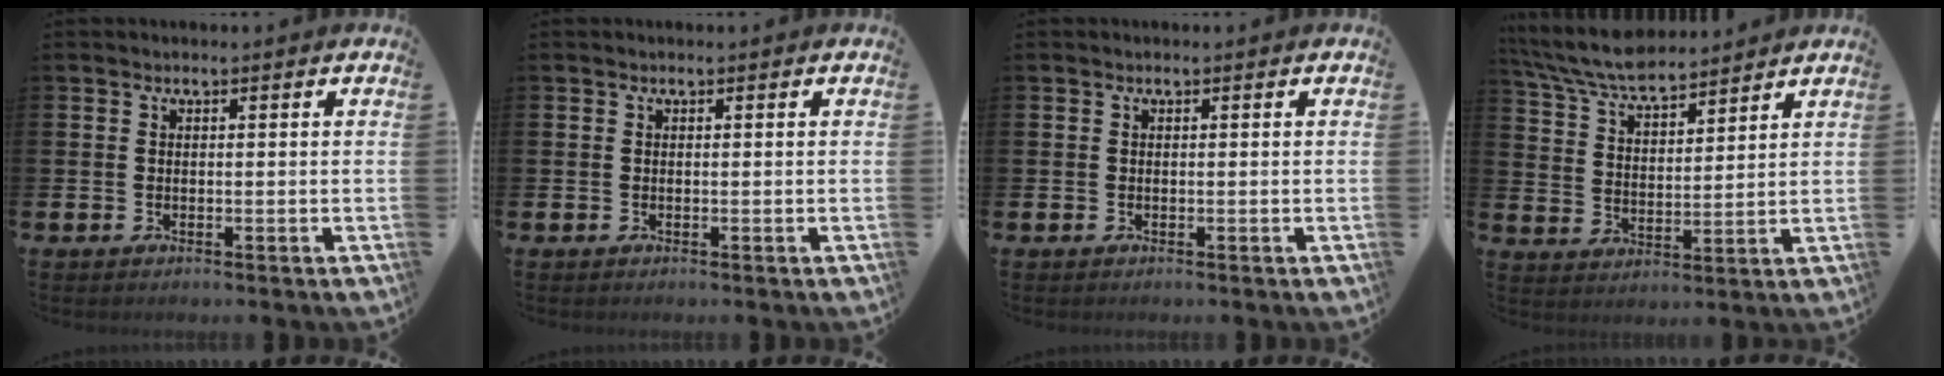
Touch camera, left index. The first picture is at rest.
{"total": 0.0}
{"total": 0.0}
{"total": 7.3, "force": [6.9, 1.1, 2.1], "torque": [-0.069, -0.032, 0.127]}